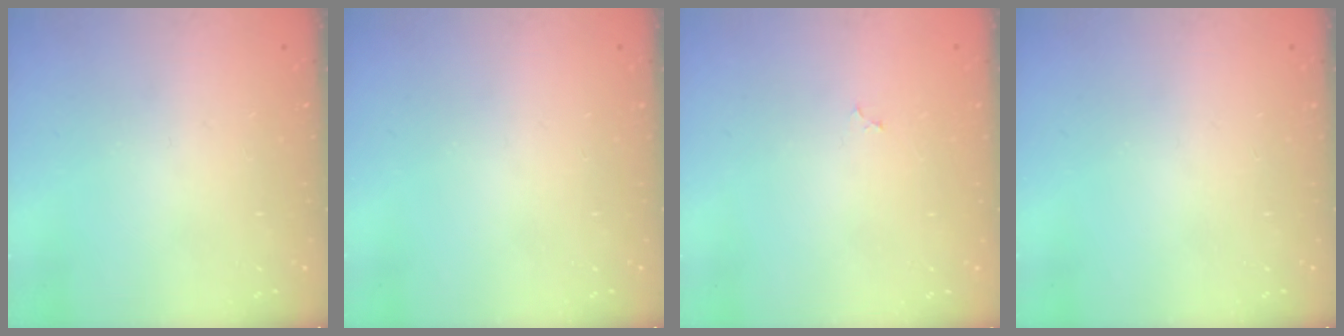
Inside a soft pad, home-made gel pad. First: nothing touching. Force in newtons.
{"total": 0.0}
{"total": 2.3, "press": 2.3, "slide": 0.2}
{"total": 0.0}